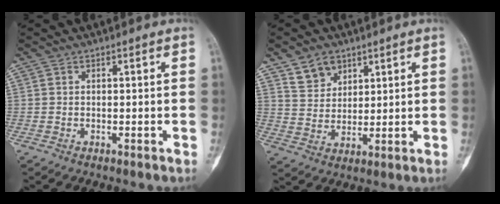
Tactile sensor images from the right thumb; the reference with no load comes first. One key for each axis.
{"total": 6.2, "fx": 4.1, "fy": 4.3, "fz": 1.8, "tx": -0.010, "ty": -0.027, "tz": 0.084}